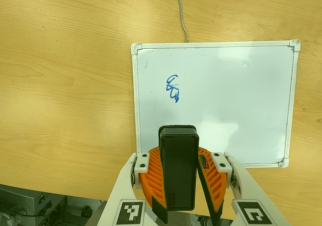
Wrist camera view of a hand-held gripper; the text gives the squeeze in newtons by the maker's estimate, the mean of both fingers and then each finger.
{"total": 10.8, "left": 9.8, "right": 11.7}